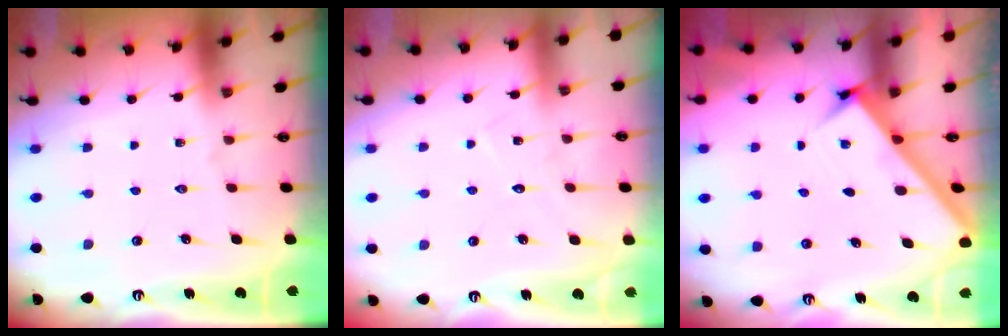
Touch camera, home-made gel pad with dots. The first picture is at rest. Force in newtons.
{"total": 6.4, "press": 6.4, "slide": 0.2}
{"total": 2.9, "press": 2.9, "slide": 0.1}